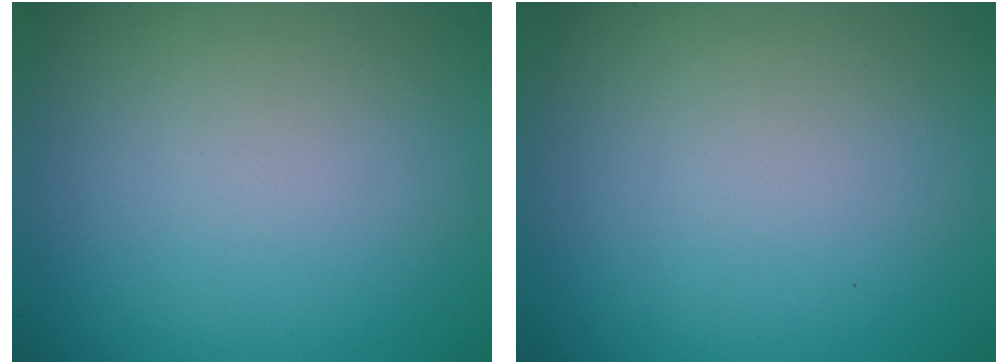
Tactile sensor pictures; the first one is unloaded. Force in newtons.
{"total": 0.0}